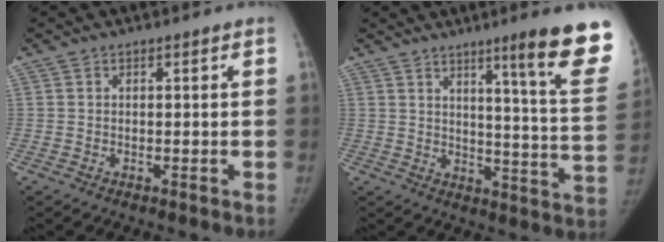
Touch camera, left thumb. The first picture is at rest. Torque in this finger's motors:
{"motor_torque": [1.24, 0.01, 1.68, -1.09, 0.32]}